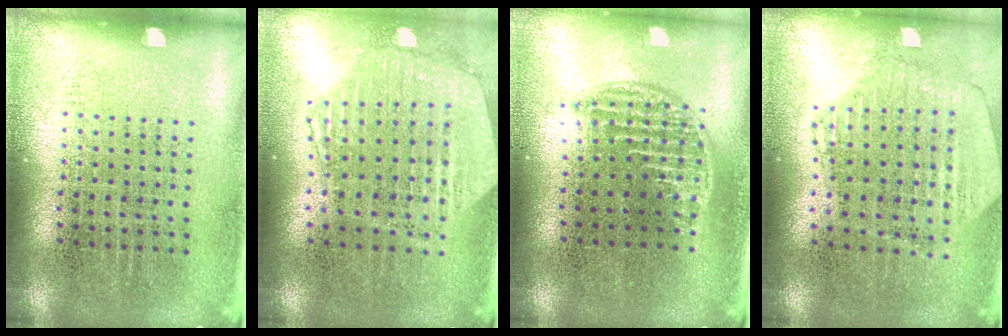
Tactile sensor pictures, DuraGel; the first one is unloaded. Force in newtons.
{"total": 1.2, "press": 1.2, "slide": 0.1}
{"total": 1.2, "press": 1.1, "slide": 0.6}
{"total": 0.8, "press": 0.8, "slide": 0.1}